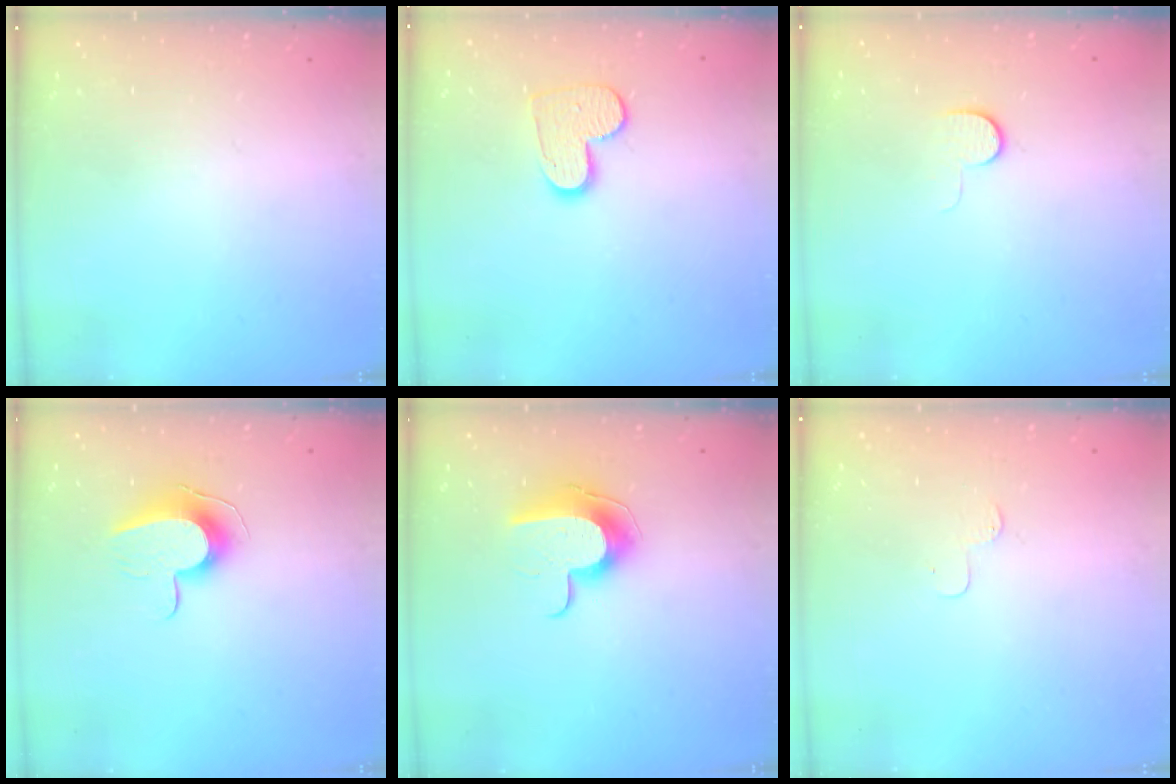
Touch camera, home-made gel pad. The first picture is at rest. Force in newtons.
{"total": 9.7, "press": 9.7, "slide": 0.5}
{"total": 4.8, "press": 4.7, "slide": 0.5}
{"total": 9.4, "press": 9.4, "slide": 0.6}
{"total": 10.3, "press": 10.3, "slide": 0.3}
{"total": 3.6, "press": 3.6, "slide": 0.4}